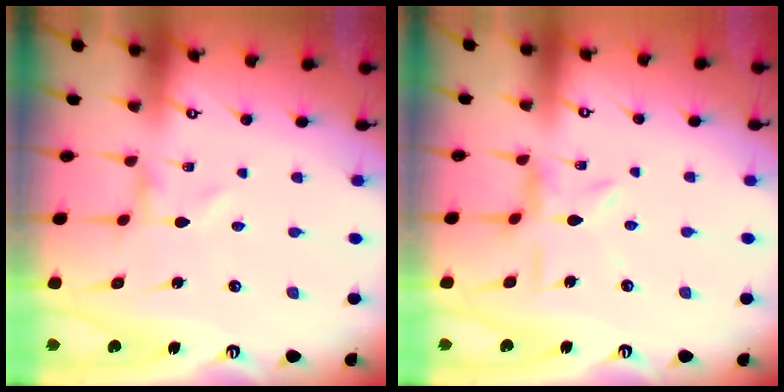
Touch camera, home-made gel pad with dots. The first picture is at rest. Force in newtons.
{"total": 6.9, "press": 6.9, "slide": 0.7}